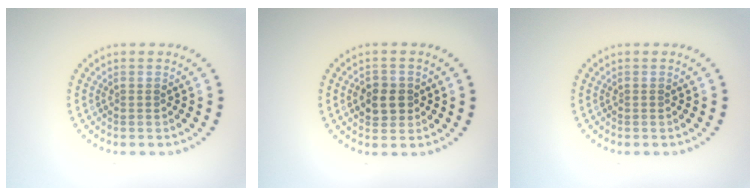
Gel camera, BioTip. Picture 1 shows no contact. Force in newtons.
{"total": 2.7, "press": 2.6, "slide": 0.4}
{"total": 0.0}